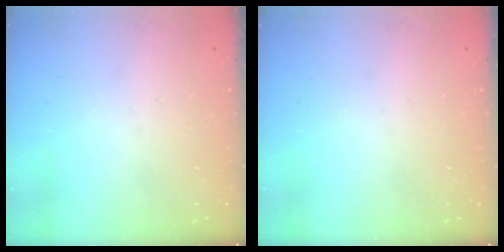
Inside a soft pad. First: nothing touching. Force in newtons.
{"total": 0.0}